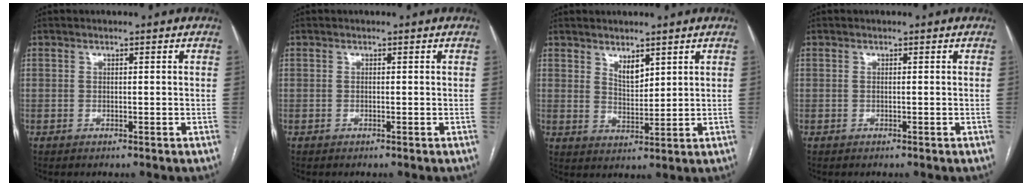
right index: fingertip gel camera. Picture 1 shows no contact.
{"total": 0.0}
{"total": 3.6, "force": [2.5, 1.3, 2.2], "torque": [-0.041, -0.009, 0.052]}
{"total": 0.0}